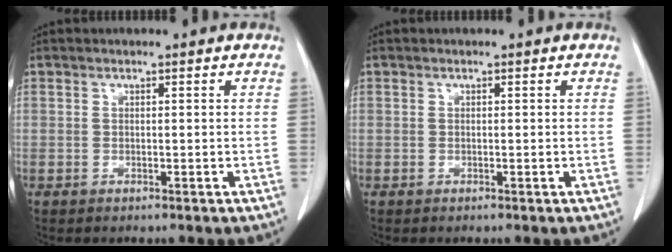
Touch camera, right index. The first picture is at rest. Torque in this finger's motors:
{"motor_torque": [-0.04, 0.01, 0.03, 0.00]}